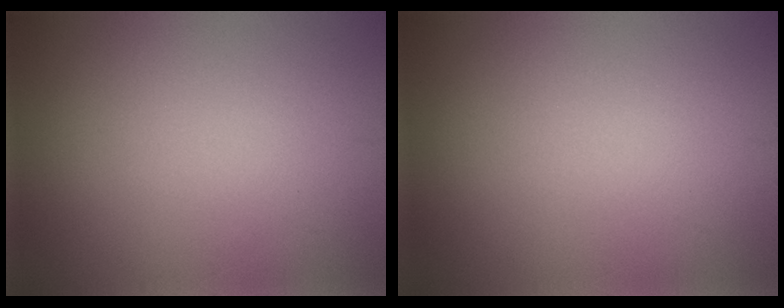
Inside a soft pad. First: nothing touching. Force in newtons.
{"total": 0.0}